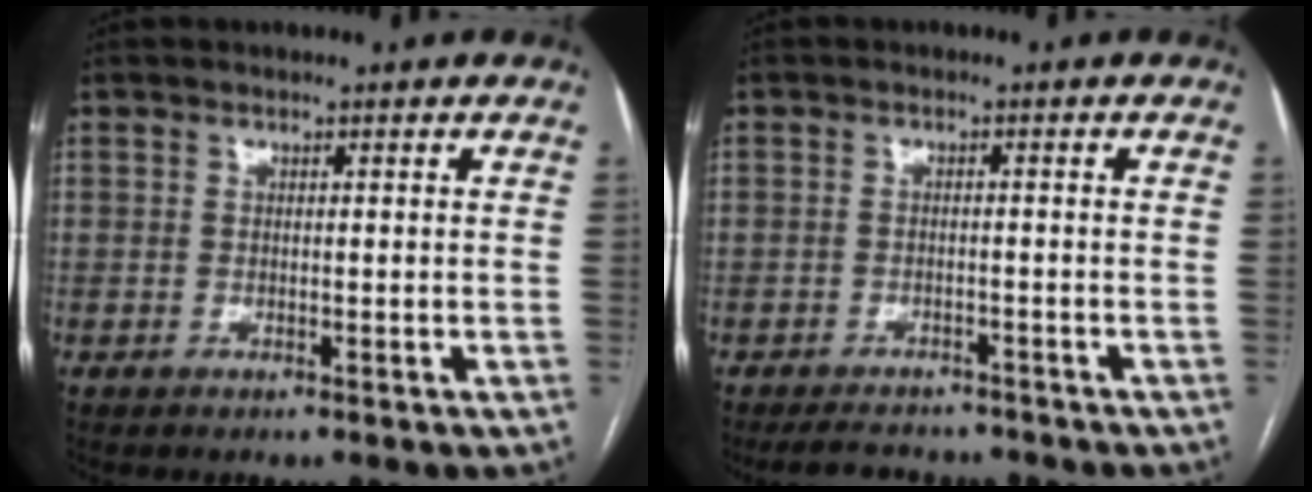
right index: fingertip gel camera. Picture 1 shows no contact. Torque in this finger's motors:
{"motor_torque": [-0.34, -0.26, -0.17, -0.07]}